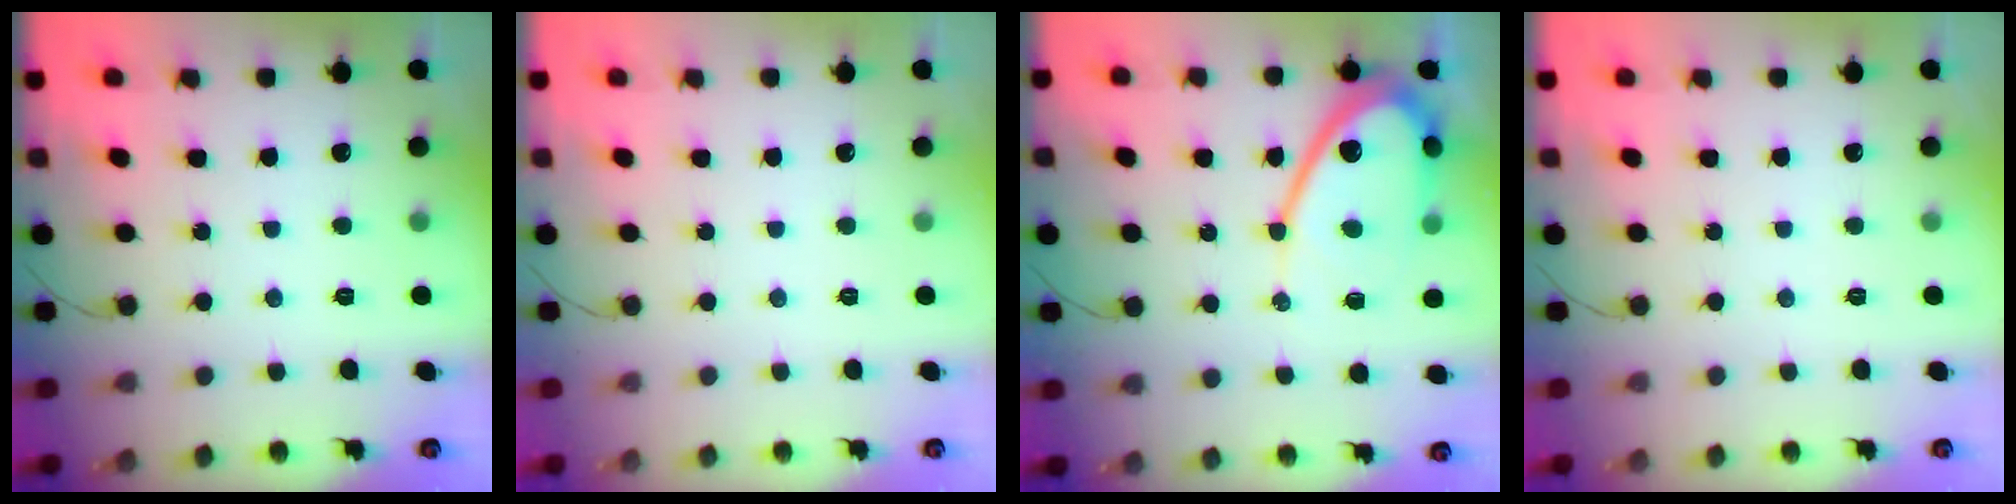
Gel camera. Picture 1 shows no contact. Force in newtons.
{"total": 0.0}
{"total": 12.6, "press": 12.5, "slide": 1.2}
{"total": 0.0}